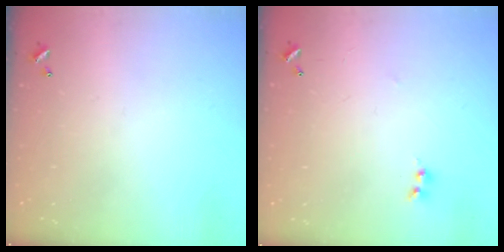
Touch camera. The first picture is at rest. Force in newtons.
{"total": 1.8, "press": 1.8, "slide": 0.3}